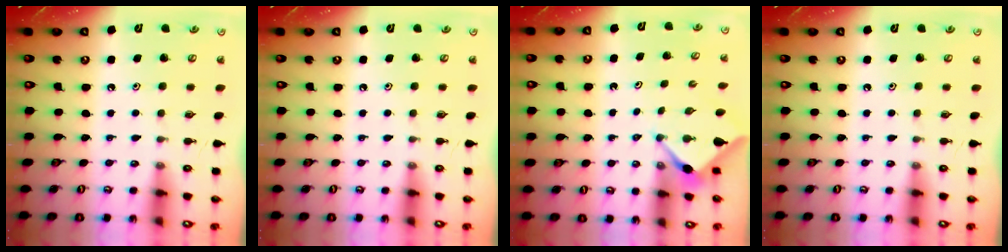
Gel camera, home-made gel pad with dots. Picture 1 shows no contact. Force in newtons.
{"total": 0.0}
{"total": 2.9, "press": 2.9, "slide": 0.3}
{"total": 0.0}